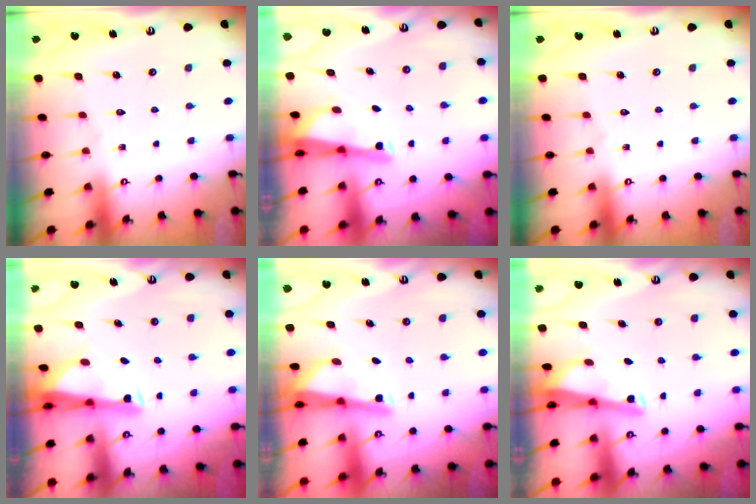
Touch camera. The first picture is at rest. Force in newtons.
{"total": 2.8, "press": 2.7, "slide": 0.6}
{"total": 0.0}
{"total": 2.9, "press": 2.9, "slide": 0.6}
{"total": 2.5, "press": 2.5, "slide": 0.2}
{"total": 3.0, "press": 2.9, "slide": 0.3}